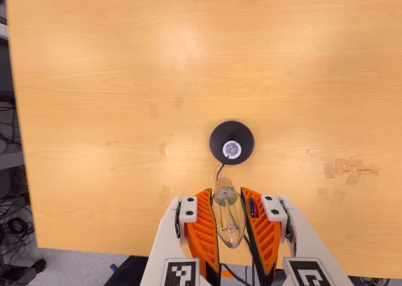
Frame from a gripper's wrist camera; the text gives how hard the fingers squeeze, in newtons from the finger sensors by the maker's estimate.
{"total": 20.3, "left": 22.1, "right": 18.5}